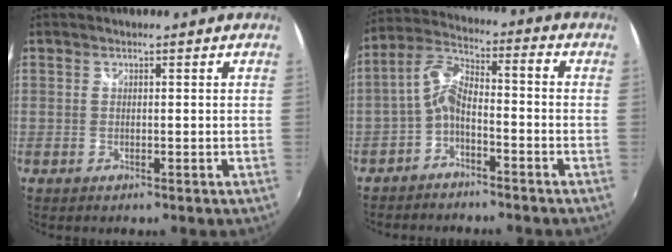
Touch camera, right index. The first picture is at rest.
{"total": 7.0, "force": [-3.5, 2.5, 5.6], "torque": [-0.135, 0.020, -0.069]}